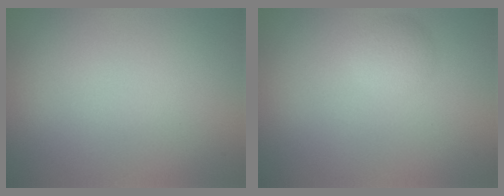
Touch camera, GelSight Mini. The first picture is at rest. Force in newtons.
{"total": 1.8, "press": 1.8, "slide": 0.1}